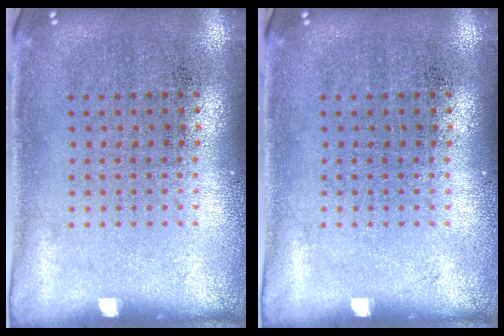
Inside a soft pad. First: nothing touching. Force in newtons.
{"total": 0.0}